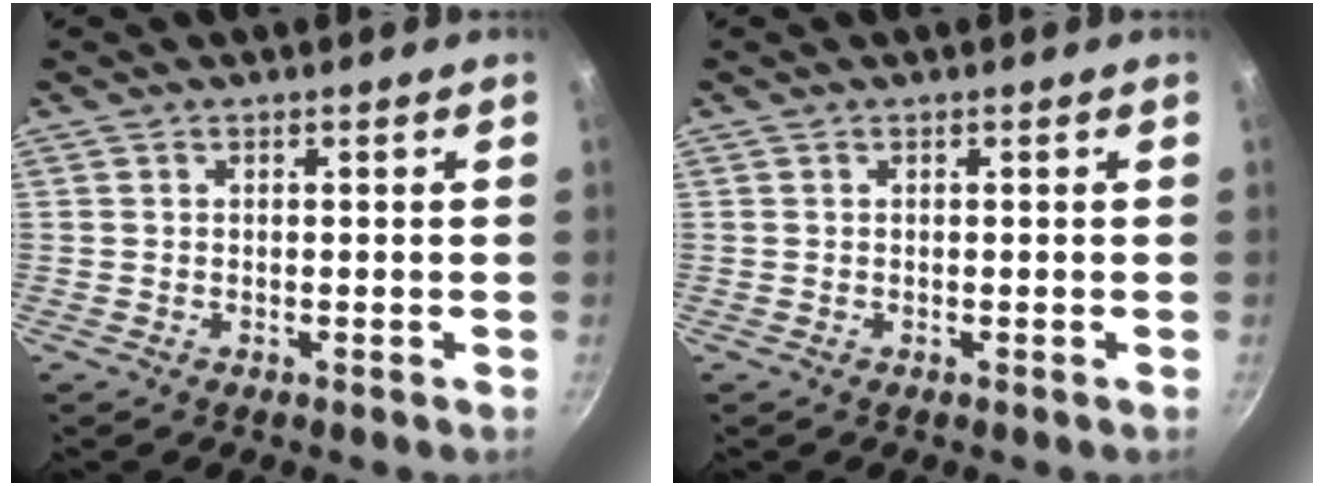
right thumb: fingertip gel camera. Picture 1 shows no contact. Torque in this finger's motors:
{"motor_torque": [-0.30, 0.04, 0.10, -0.04, 0.02]}